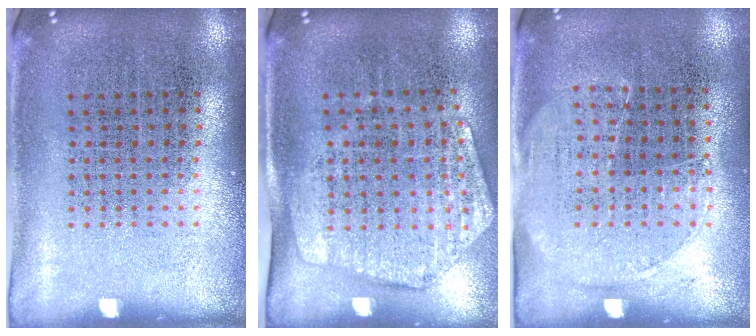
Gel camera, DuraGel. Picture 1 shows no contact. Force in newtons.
{"total": 1.9, "press": 1.6, "slide": 1.0}
{"total": 1.4, "press": 1.2, "slide": 0.7}